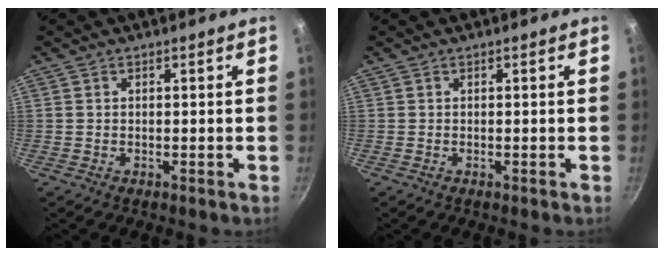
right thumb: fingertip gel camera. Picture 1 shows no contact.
{"total": 0.0}